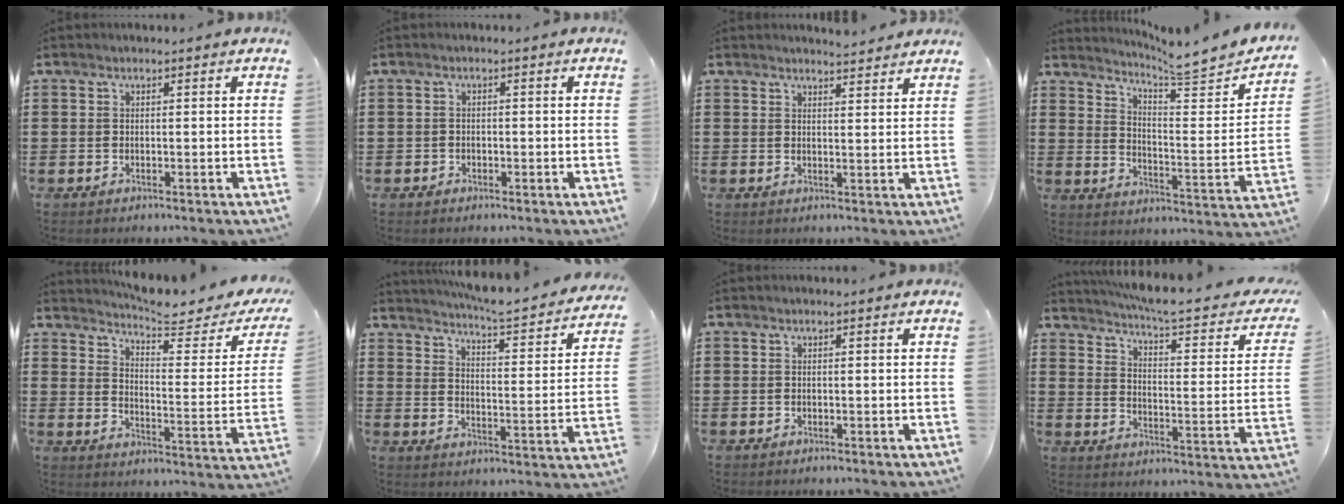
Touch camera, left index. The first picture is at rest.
{"total": 0.9, "force": [-0.4, 0.7, 0.1], "torque": [-0.006, 0.003, -0.011]}
{"total": 2.7, "force": [2.7, -0.1, 0.2], "torque": [-0.010, -0.007, 0.052]}
{"total": 5.7, "force": [5.3, -0.2, 1.9], "torque": [-0.041, -0.056, 0.082]}
{"total": 5.9, "force": [5.3, 0.3, 2.6], "torque": [-0.061, -0.043, 0.086]}
{"total": 5.0, "force": [4.7, -0.5, 1.5], "torque": [-0.046, -0.044, 0.073]}
{"total": 0.0}
{"total": 5.6, "force": [4.8, -0.3, 2.9], "torque": [-0.074, -0.042, 0.073]}